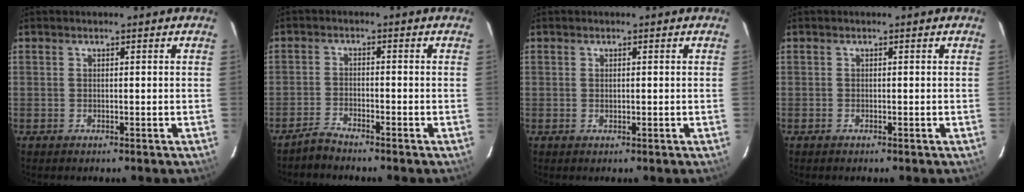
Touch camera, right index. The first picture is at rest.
{"total": 3.1, "force": [-2.9, 0.3, 0.9], "torque": [-0.033, 0.000, -0.060]}
{"total": 0.6, "force": [0.1, 0.4, 0.4], "torque": [-0.005, -0.001, 0.003]}
{"total": 0.0}